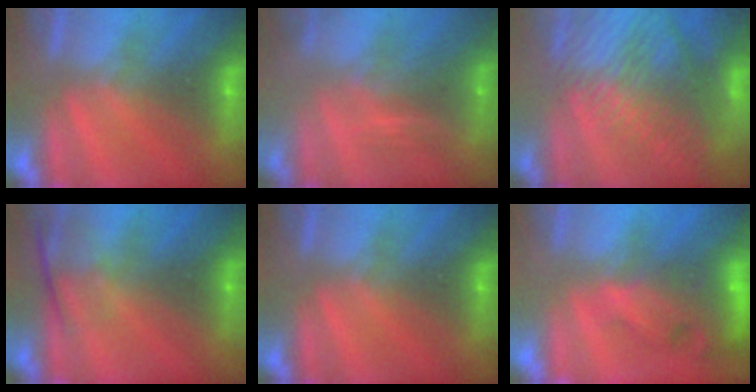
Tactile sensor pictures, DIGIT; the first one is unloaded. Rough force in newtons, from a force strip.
{"total": 3.4}
{"total": 8.8}
{"total": 2.4}
{"total": 0.0}
{"total": 7.9}